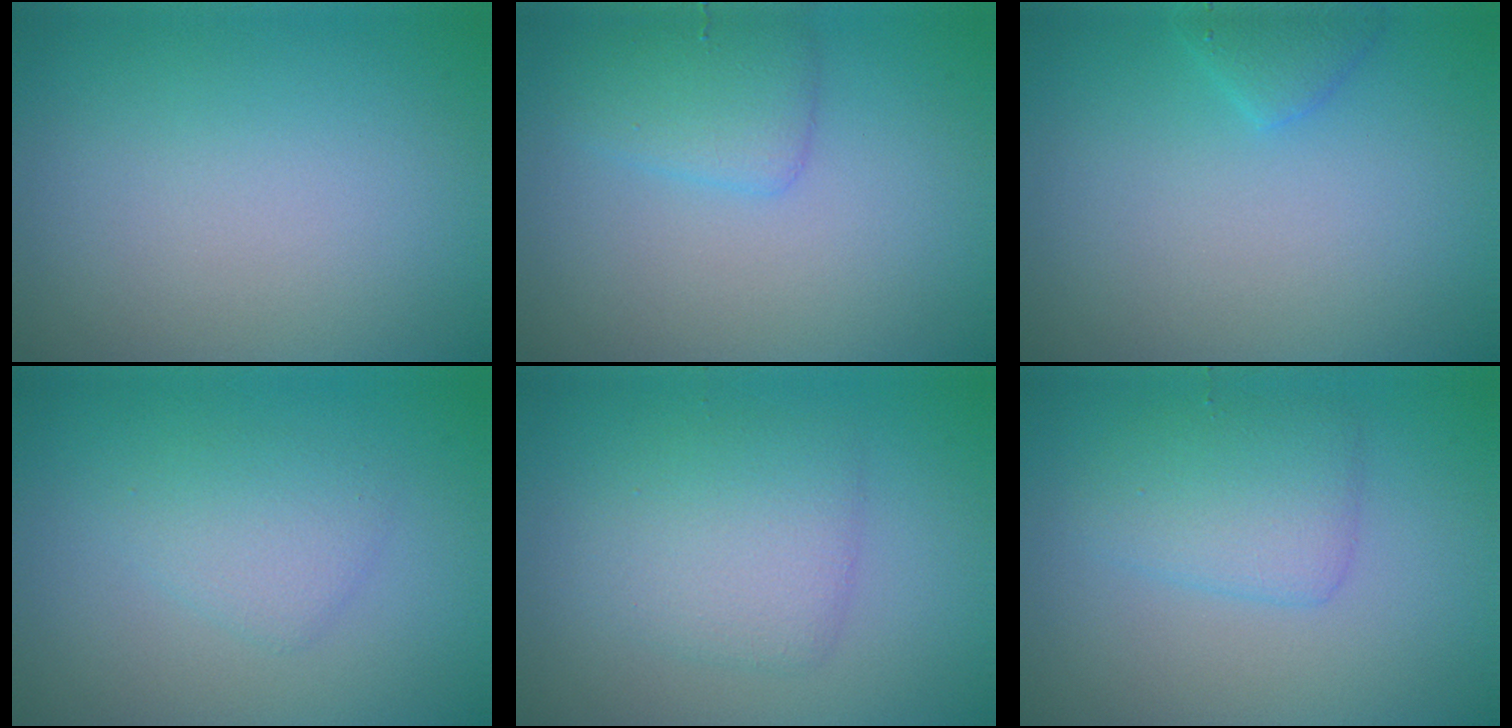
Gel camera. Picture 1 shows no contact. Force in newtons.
{"total": 2.4, "press": 2.4, "slide": 0.0}
{"total": 1.3, "press": 1.3, "slide": 0.1}
{"total": 2.0, "press": 2.0, "slide": 0.1}
{"total": 3.3, "press": 3.3, "slide": 0.1}
{"total": 2.8, "press": 2.8, "slide": 0.1}